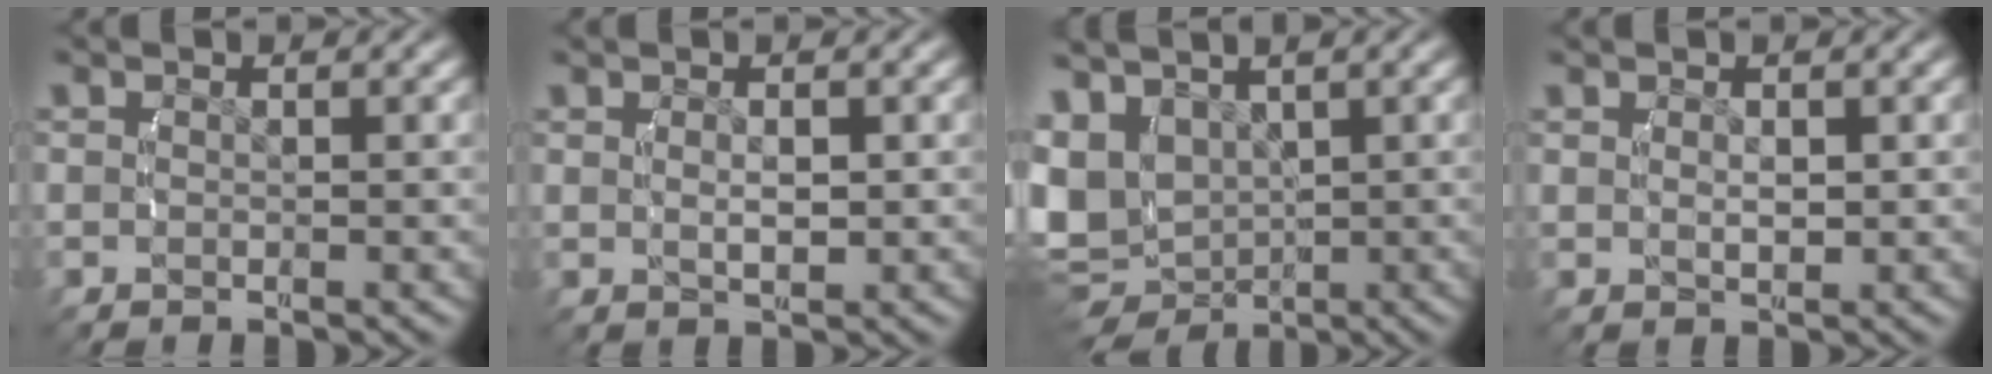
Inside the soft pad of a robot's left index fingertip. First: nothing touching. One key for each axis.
{"total": 1.6, "fx": 0.5, "fy": 0.4, "fz": 1.4, "tx": -0.022, "ty": -0.003, "tz": 0.015}
{"total": 7.3, "fx": 0.2, "fy": 6.4, "fz": 3.4, "tx": -0.104, "ty": -0.046, "tz": 0.024}
{"total": 1.2, "fx": 0.5, "fy": 0.3, "fz": 1.0, "tx": -0.015, "ty": -0.004, "tz": 0.015}